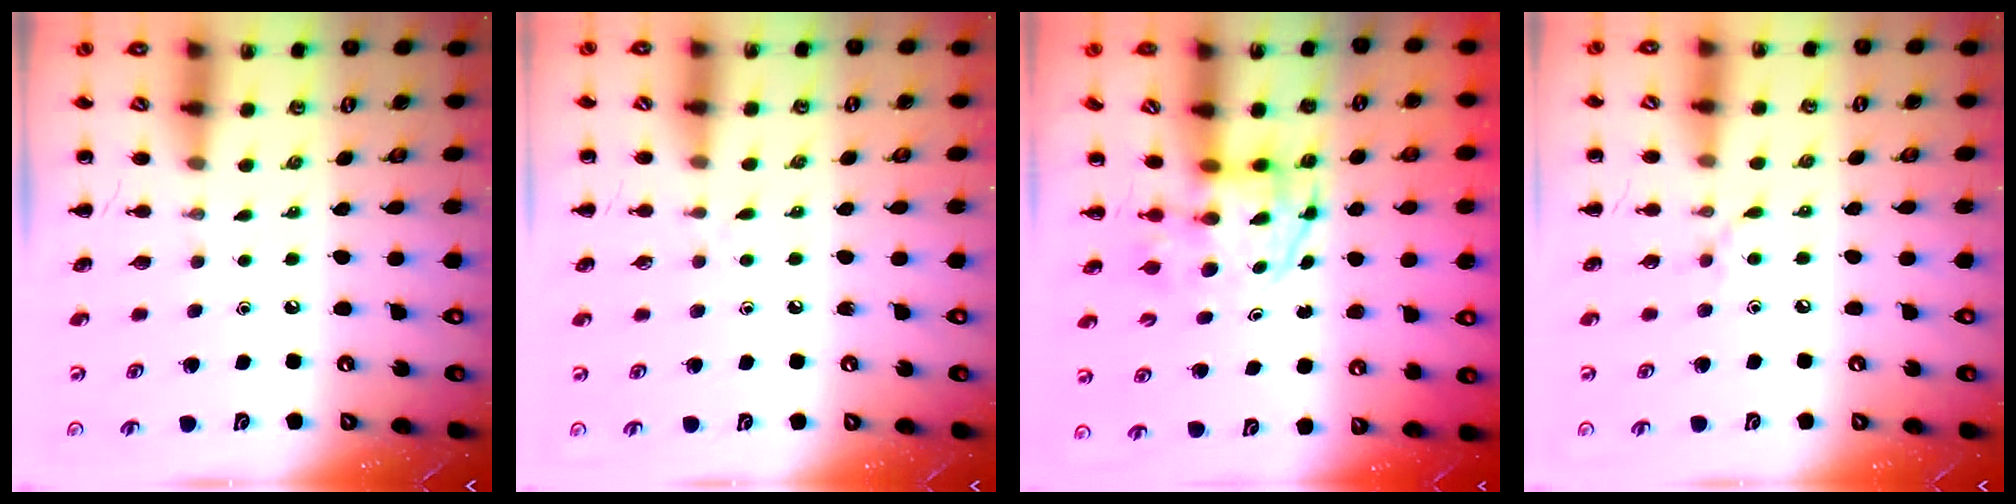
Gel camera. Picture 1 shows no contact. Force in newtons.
{"total": 2.8, "press": 2.4, "slide": 1.4}
{"total": 3.5, "press": 3.5, "slide": 0.5}
{"total": 5.9, "press": 5.5, "slide": 2.0}